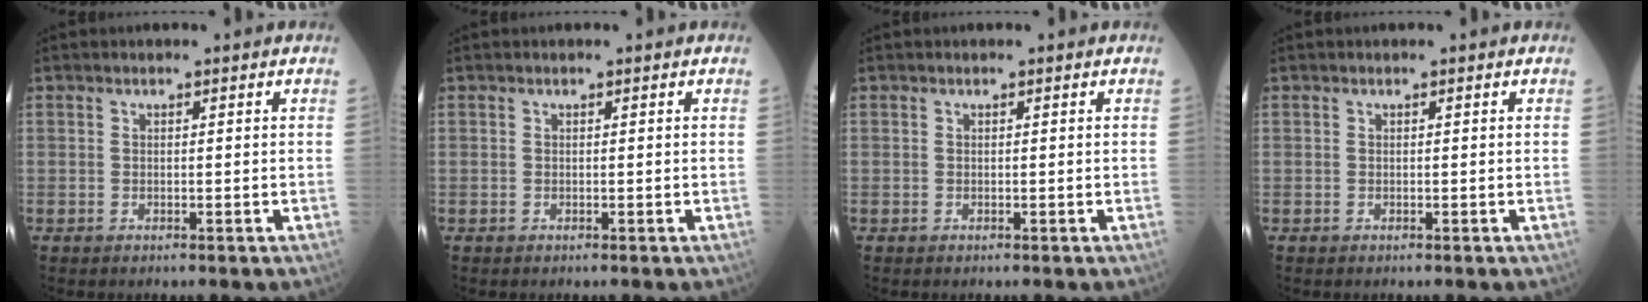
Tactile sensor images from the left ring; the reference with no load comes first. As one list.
[{"total": 0.0}, {"total": 0.0}, {"total": 0.0}]